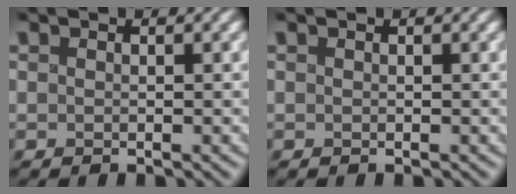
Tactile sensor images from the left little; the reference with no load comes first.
{"total": 0.0}